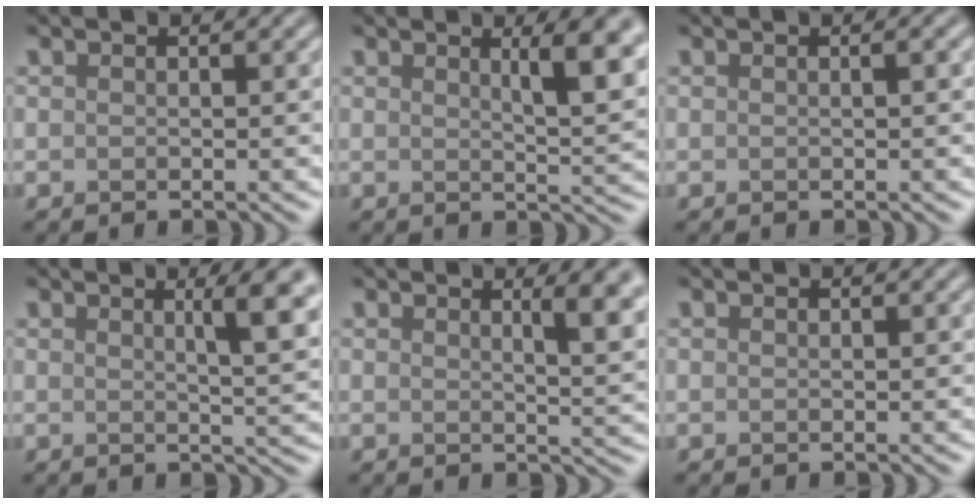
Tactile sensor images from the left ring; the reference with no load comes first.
{"total": 5.5, "force": [2.0, 1.5, 4.9], "torque": [-0.052, -0.001, 0.029]}
{"total": 0.6, "force": [0.1, 0.1, 0.6], "torque": [-0.008, 0.005, 0.002]}
{"total": 5.0, "force": [1.7, 1.1, 4.6], "torque": [-0.049, 0.004, 0.023]}
{"total": 4.9, "force": [1.9, 1.7, 4.2], "torque": [-0.033, 0.002, 0.025]}
{"total": 0.0}